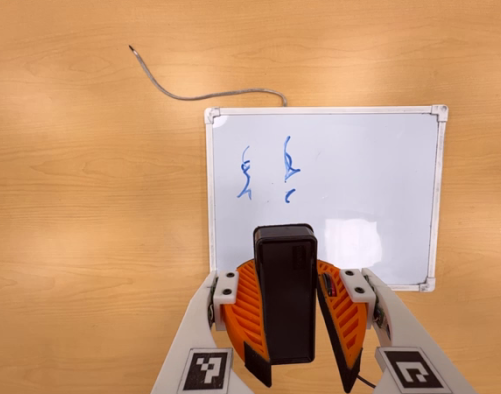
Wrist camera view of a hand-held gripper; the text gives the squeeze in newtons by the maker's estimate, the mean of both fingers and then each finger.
{"total": 9.3, "left": 9.5, "right": 9.1}